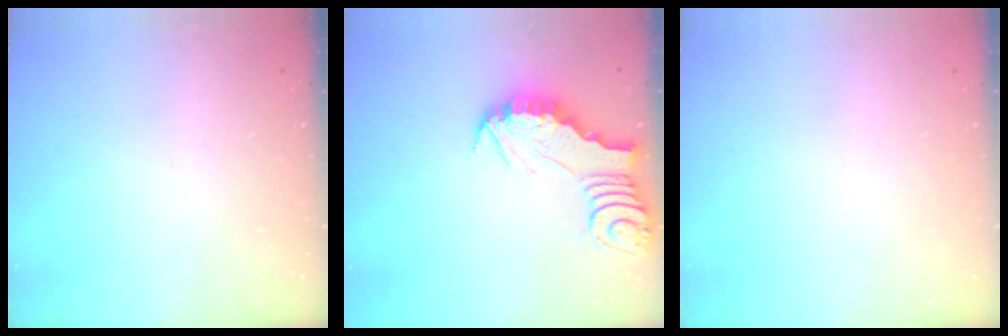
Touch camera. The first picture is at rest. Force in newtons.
{"total": 2.9, "press": 2.9, "slide": 0.2}
{"total": 0.0}